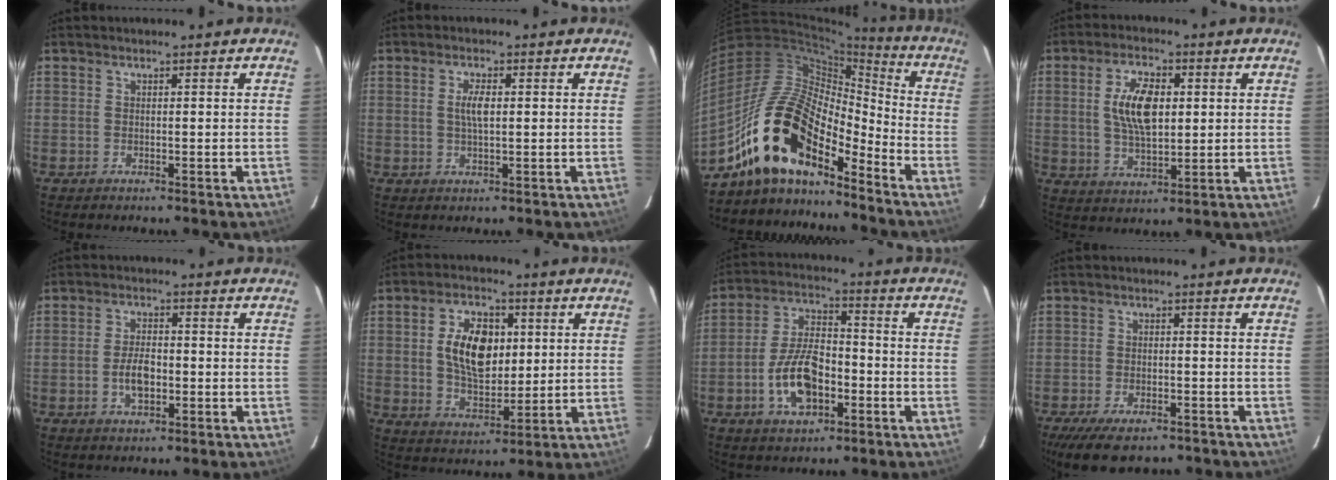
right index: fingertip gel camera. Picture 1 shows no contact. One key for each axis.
{"total": 3.2, "fx": 0.4, "fy": 1.1, "fz": 3.0, "tx": -0.057, "ty": 0.002, "tz": 0.007}
{"total": 18.9, "fx": -13.6, "fy": 7.2, "fz": 10.9, "tx": -0.204, "ty": 0.003, "tz": -0.268}
{"total": 9.6, "fx": 1.6, "fy": 4.6, "fz": 8.3, "tx": -0.158, "ty": 0.008, "tz": 0.033}
{"total": 5.2, "fx": -1.4, "fy": 2.7, "fz": 4.2, "tx": -0.084, "ty": 0.003, "tz": -0.022}
{"total": 12.0, "fx": 2.2, "fy": 7.1, "fz": 9.4, "tx": -0.170, "ty": 0.016, "tz": 0.047}
{"total": 11.8, "fx": -4.3, "fy": 6.2, "fz": 9.1, "tx": -0.186, "ty": 0.012, "tz": -0.071}
{"total": 11.8, "fx": -8.7, "fy": 4.7, "fz": 6.4, "tx": -0.141, "ty": -0.027, "tz": -0.139}